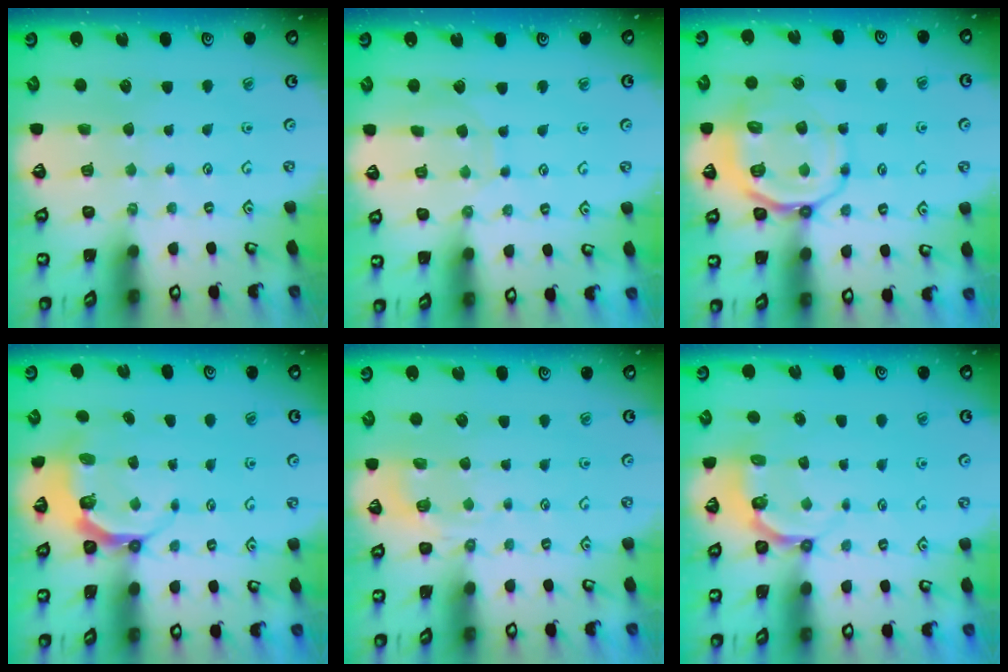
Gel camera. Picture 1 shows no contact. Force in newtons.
{"total": 6.3, "press": 6.3, "slide": 0.3}
{"total": 11.5, "press": 11.2, "slide": 2.6}
{"total": 6.2, "press": 5.3, "slide": 3.3}
{"total": 3.9, "press": 3.1, "slide": 2.3}
{"total": 4.5, "press": 3.6, "slide": 2.6}